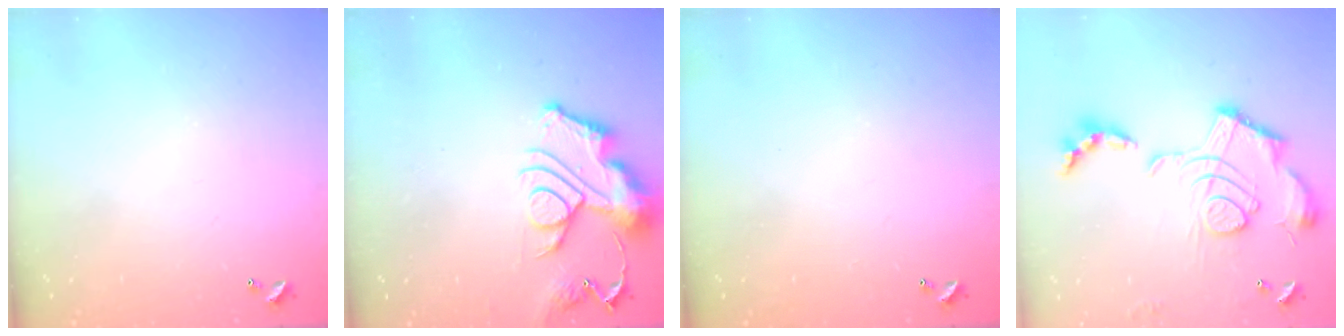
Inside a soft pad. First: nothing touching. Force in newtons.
{"total": 13.4, "press": 13.4, "slide": 1.4}
{"total": 0.0}
{"total": 2.4, "press": 1.9, "slide": 1.5}